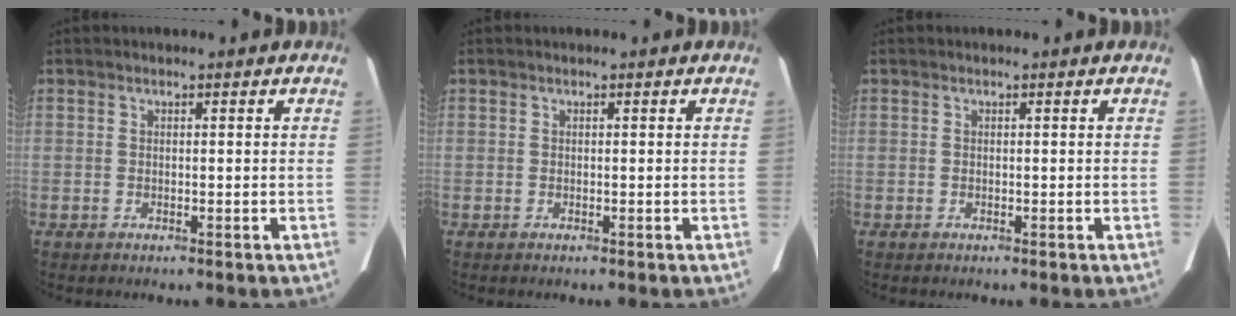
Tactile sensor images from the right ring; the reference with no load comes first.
{"total": 0.0}
{"total": 0.0}